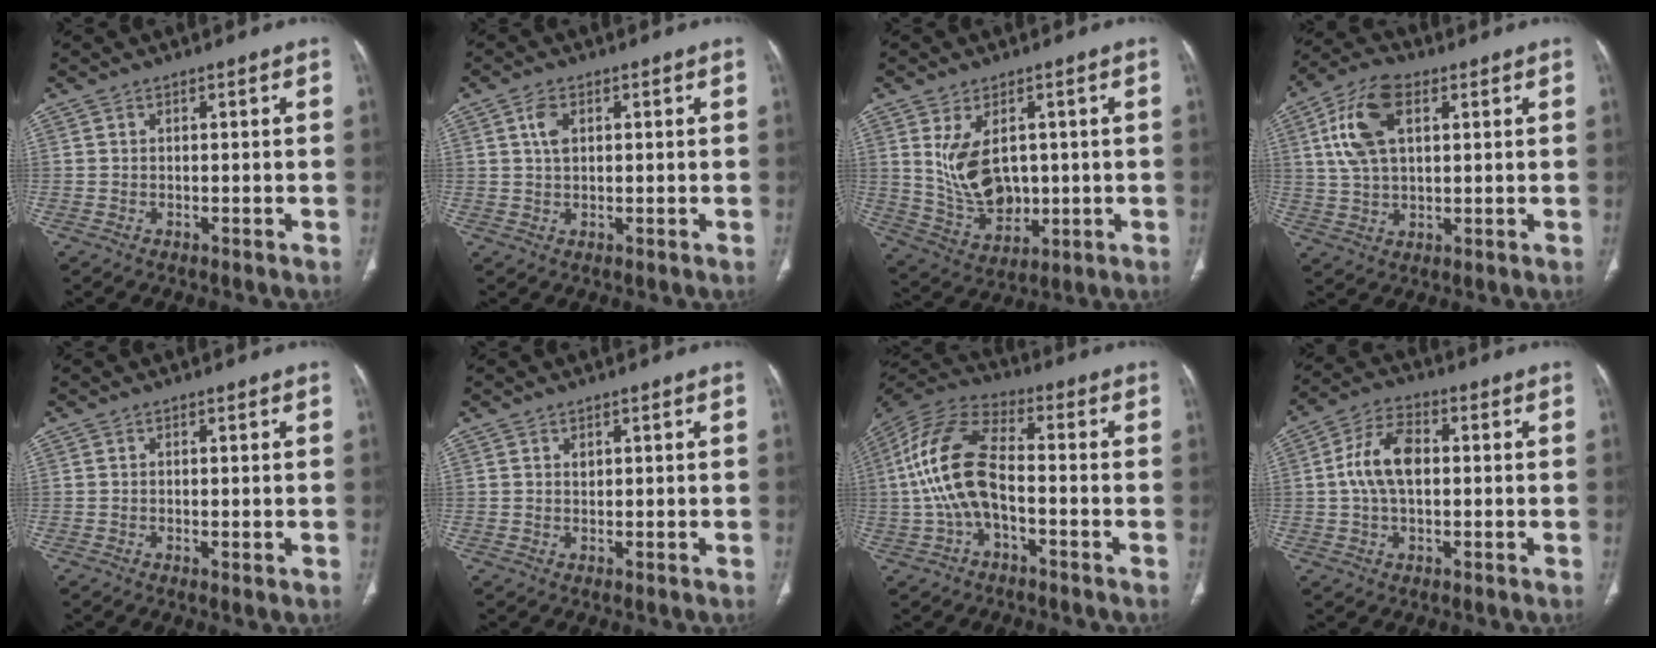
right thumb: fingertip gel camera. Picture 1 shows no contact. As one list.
[{"total": 3.4, "force": [1.1, 2.0, 2.5], "torque": [-0.047, 0.003, 0.024]}, {"total": 11.1, "force": [2.0, 7.2, 8.2], "torque": [-0.130, -0.017, 0.062]}, {"total": 12.2, "force": [3.9, 6.6, 9.5], "torque": [-0.191, 0.009, 0.076]}, {"total": 0.8, "force": [-0.1, 0.1, 0.8], "torque": [-0.014, -0.004, -0.001]}, {"total": 0.7, "force": [0.4, 0.5, 0.3], "torque": [-0.002, -0.002, 0.008]}, {"total": 14.5, "force": [-2.0, 7.3, 12.4], "torque": [-0.262, 0.038, -0.042]}, {"total": 9.3, "force": [0.6, 5.4, 7.6], "torque": [-0.147, 0.019, 0.006]}]